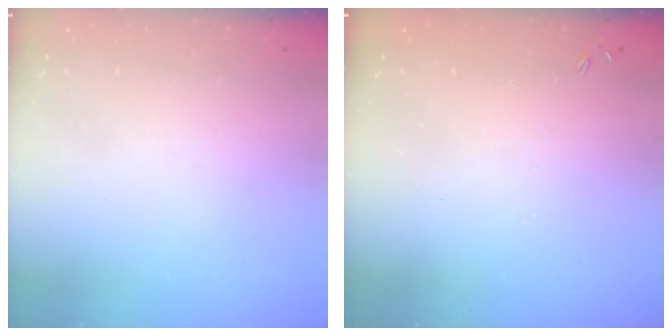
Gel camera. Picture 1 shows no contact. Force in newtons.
{"total": 0.0}